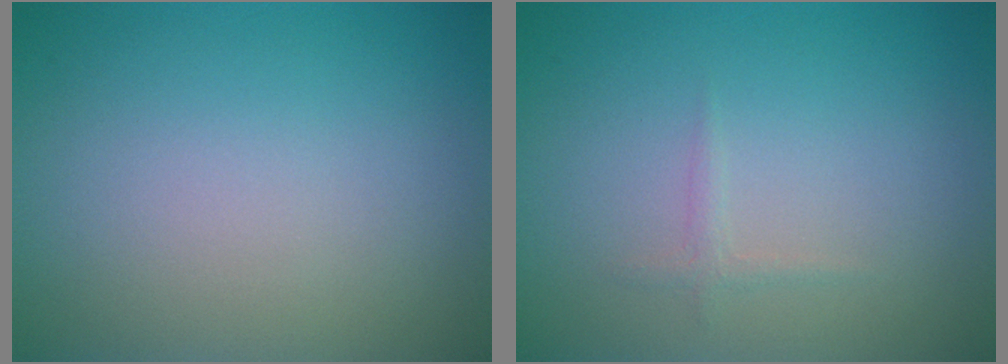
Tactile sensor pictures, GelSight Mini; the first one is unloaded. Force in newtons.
{"total": 0.7, "press": 0.7, "slide": 0.1}